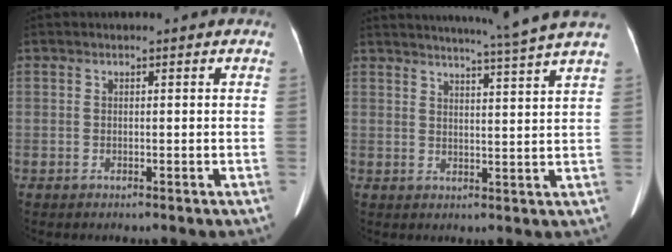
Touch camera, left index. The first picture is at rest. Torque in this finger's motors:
{"motor_torque": [0.81, -1.33, 0.09, 0.06]}